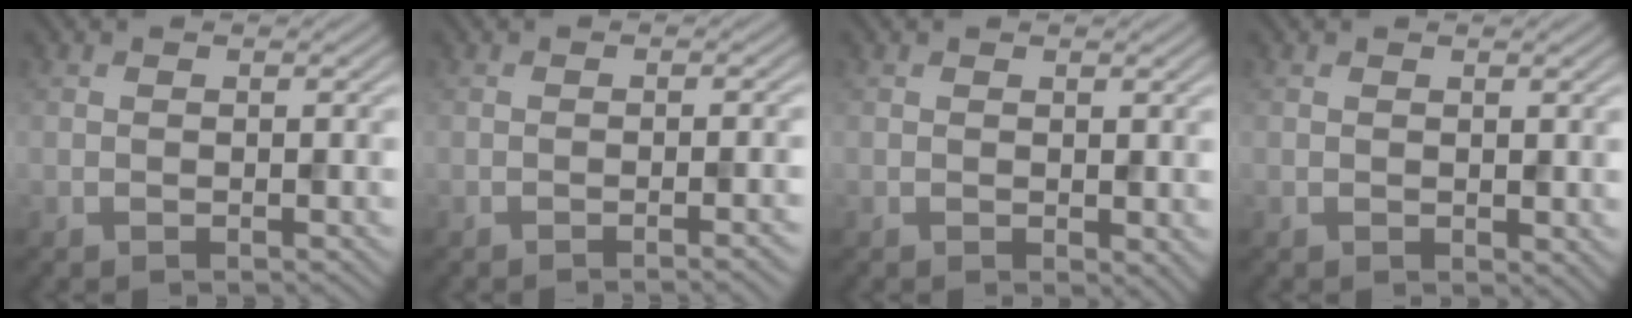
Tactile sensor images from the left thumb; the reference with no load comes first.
{"total": 2.2, "force": [-0.9, 0.5, 1.9], "torque": [-0.016, 0.003, -0.021]}
{"total": 1.4, "force": [0.2, 0.9, 1.0], "torque": [-0.014, -0.005, 0.006]}
{"total": 0.9, "force": [0.4, 0.6, 0.5], "torque": [-0.006, -0.004, 0.010]}